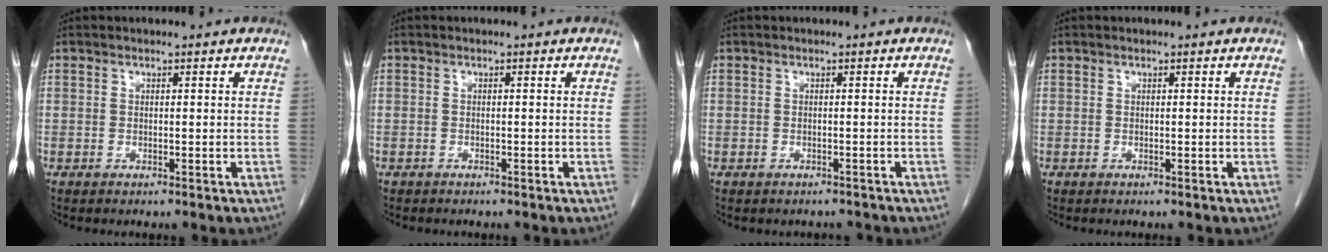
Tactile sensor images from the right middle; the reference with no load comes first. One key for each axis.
{"total": 0.5, "fx": -0.4, "fy": 0.3, "fz": 0.0, "tx": -0.015, "ty": 0.000, "tz": -0.011}
{"total": 1.7, "fx": -1.5, "fy": 0.8, "fz": 0.0, "tx": -0.002, "ty": 0.001, "tz": -0.021}
{"total": 0.0}